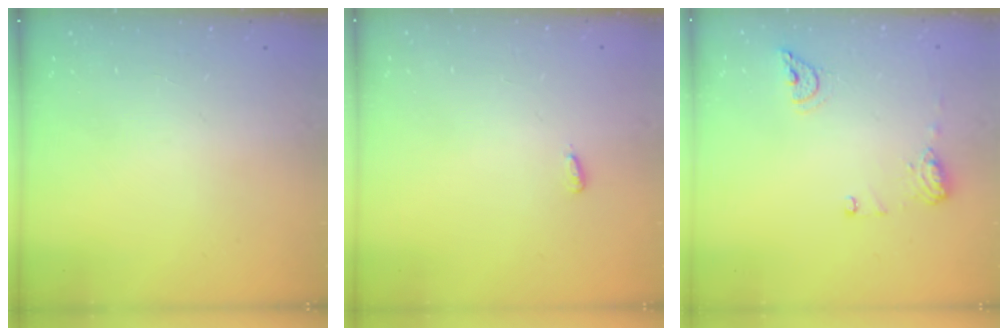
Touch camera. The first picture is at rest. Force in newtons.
{"total": 2.7, "press": 2.6, "slide": 0.9}
{"total": 9.1, "press": 9.1, "slide": 1.1}